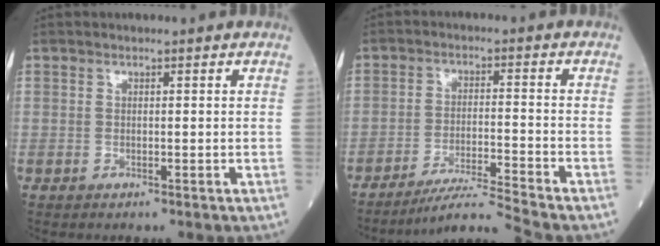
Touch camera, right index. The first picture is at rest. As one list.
[{"total": 7.5, "force": [-6.8, -2.7, 1.9], "torque": [-0.031, -0.018, -0.121]}]